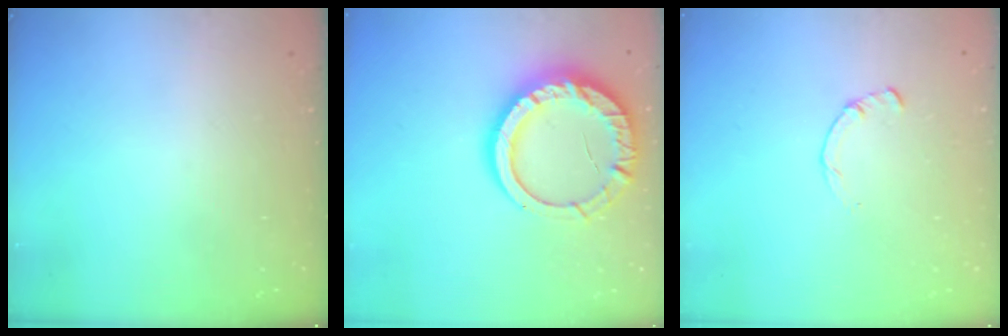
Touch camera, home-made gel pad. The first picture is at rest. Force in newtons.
{"total": 16.9, "press": 16.8, "slide": 1.5}
{"total": 2.2, "press": 2.2, "slide": 0.3}